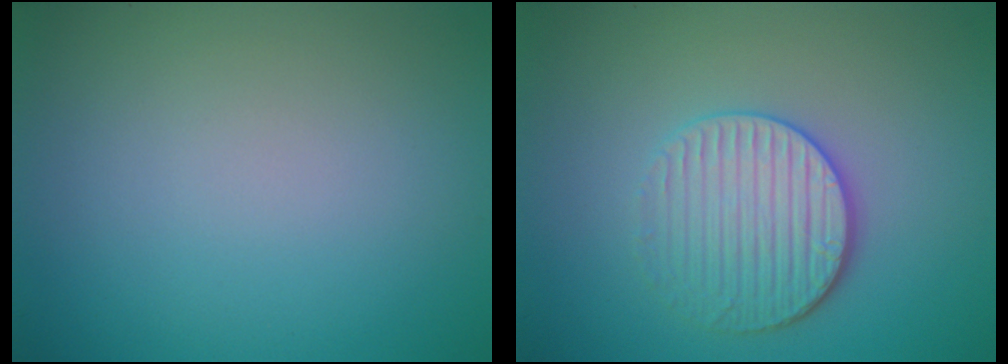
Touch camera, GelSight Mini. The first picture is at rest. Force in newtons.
{"total": 3.8, "press": 3.4, "slide": 1.7}